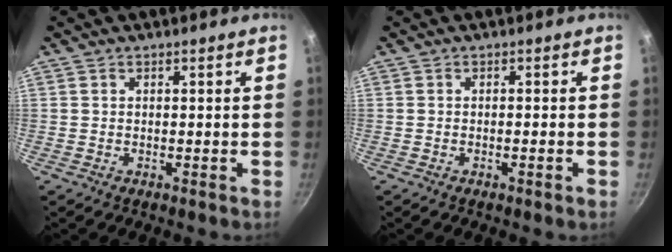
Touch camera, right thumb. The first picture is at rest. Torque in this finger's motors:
{"motor_torque": [-0.79, 0.12, -0.22, -0.34, 0.02]}